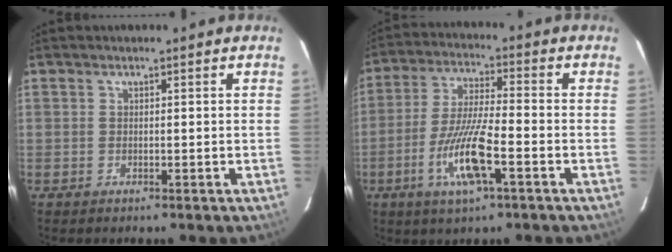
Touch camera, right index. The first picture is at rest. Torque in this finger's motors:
{"motor_torque": [1.82, -0.31, 0.90, 0.21]}